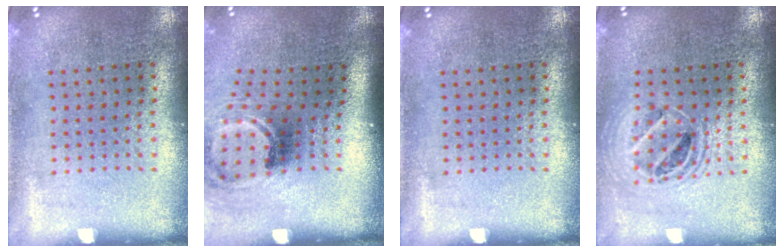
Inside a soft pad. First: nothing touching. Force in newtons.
{"total": 2.0, "press": 1.3, "slide": 1.5}
{"total": 0.0}
{"total": 1.5, "press": 1.3, "slide": 0.7}